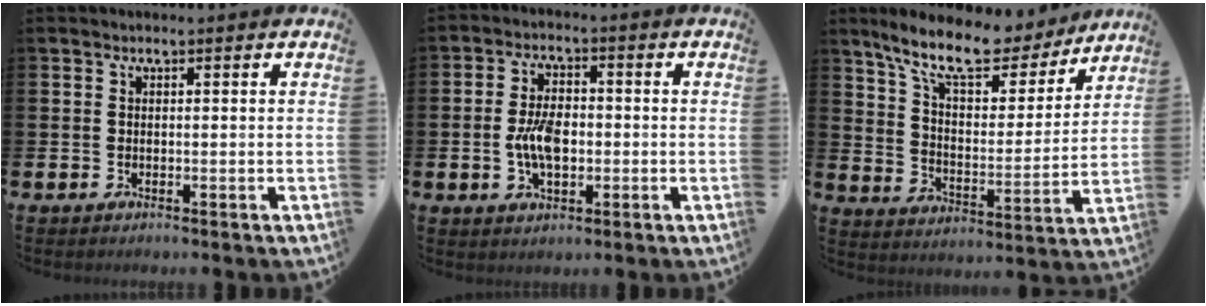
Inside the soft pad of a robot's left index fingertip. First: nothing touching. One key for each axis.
{"total": 5.4, "fx": -0.8, "fy": 3.0, "fz": 4.4, "tx": -0.076, "ty": 0.000, "tz": -0.018}
{"total": 12.0, "fx": 10.1, "fy": 3.5, "fz": 5.4, "tx": -0.132, "ty": -0.059, "tz": 0.174}